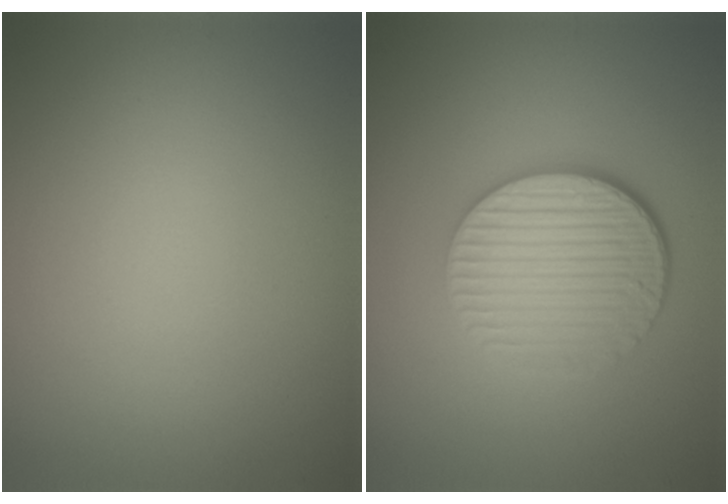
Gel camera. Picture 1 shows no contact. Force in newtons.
{"total": 5.5, "press": 4.0, "slide": 3.9}